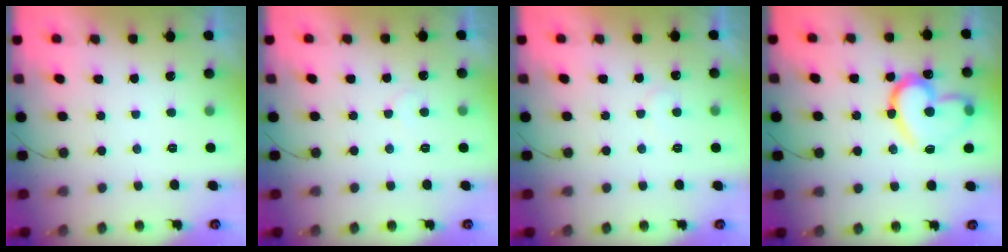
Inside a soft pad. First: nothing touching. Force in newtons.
{"total": 5.4, "press": 5.4, "slide": 0.3}
{"total": 5.1, "press": 5.1, "slide": 0.3}
{"total": 18.8, "press": 18.7, "slide": 1.8}